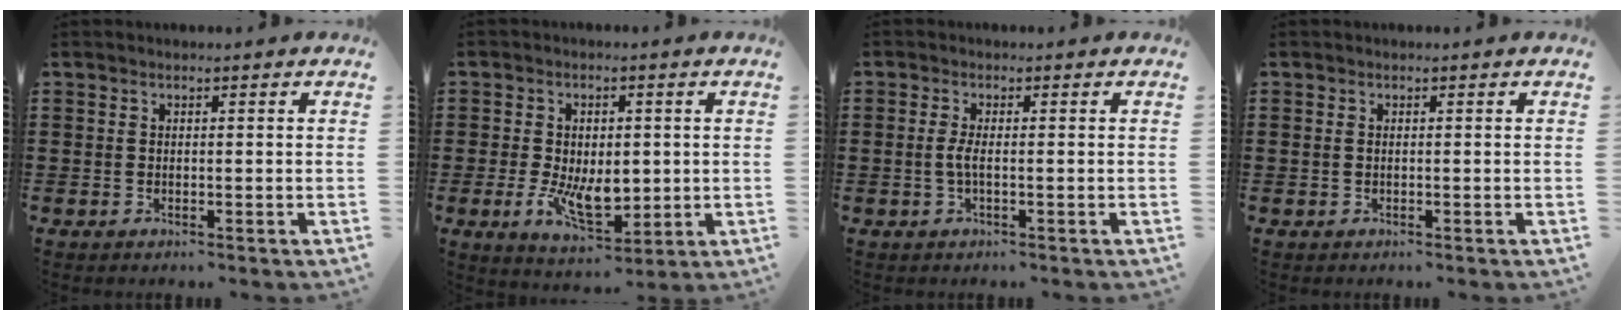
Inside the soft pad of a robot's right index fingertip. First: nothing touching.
{"total": 7.9, "force": [-0.8, 4.7, 6.3], "torque": [-0.109, 0.001, -0.013]}
{"total": 2.3, "force": [-0.4, 0.3, 2.3], "torque": [-0.056, -0.006, -0.013]}
{"total": 0.5, "force": [0.0, 0.3, 0.4], "torque": [-0.009, 0.001, 0.000]}